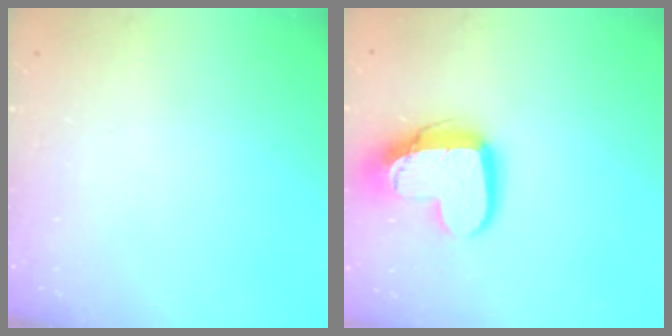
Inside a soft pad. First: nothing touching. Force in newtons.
{"total": 15.8, "press": 15.8, "slide": 1.3}